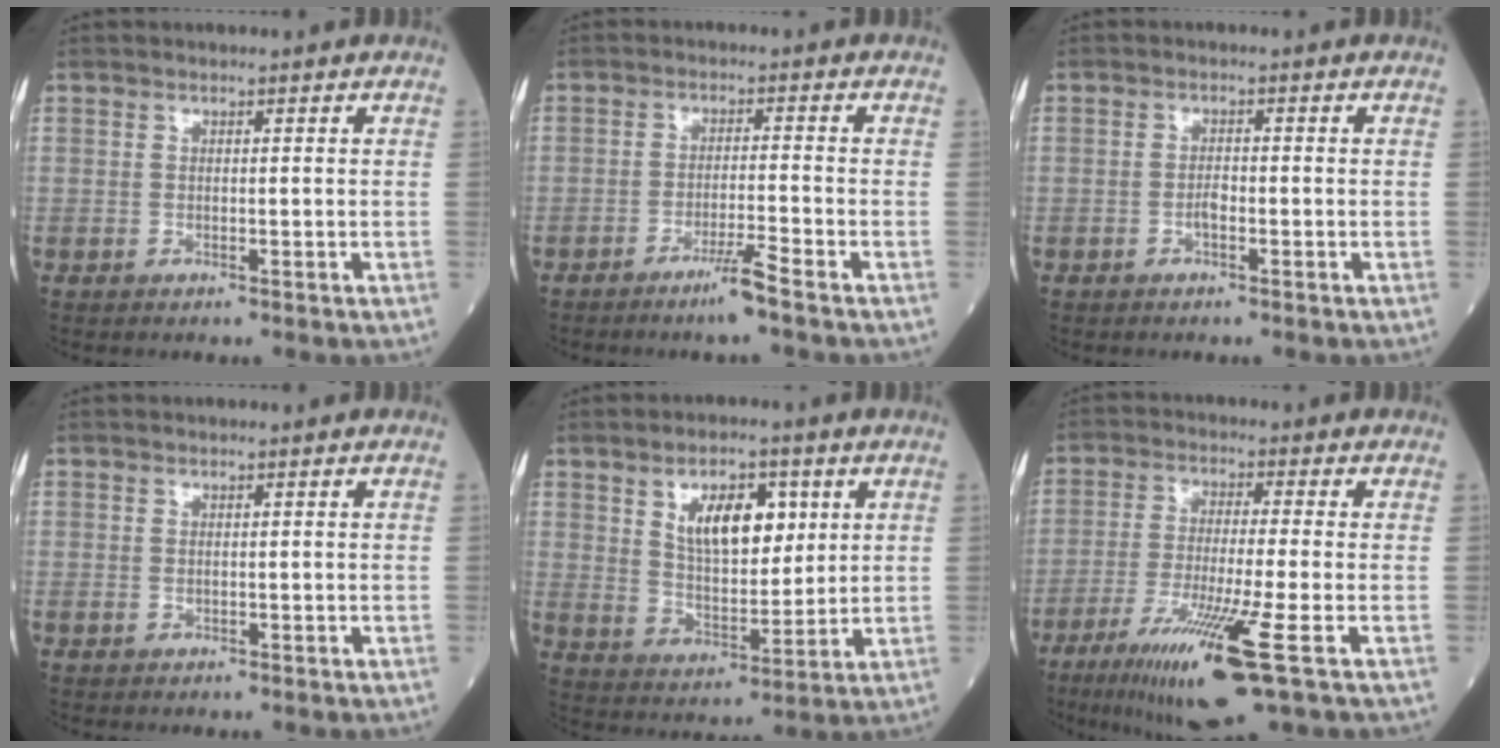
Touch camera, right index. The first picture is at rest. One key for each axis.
{"total": 4.3, "fx": -3.0, "fy": -0.8, "fz": 3.0, "tx": -0.057, "ty": -0.008, "tz": -0.059}
{"total": 1.4, "fx": -0.7, "fy": 0.4, "fz": 1.2, "tx": -0.022, "ty": 0.002, "tz": -0.012}
{"total": 0.0}
{"total": 9.9, "fx": 3.8, "fy": 4.5, "fz": 8.0, "tx": -0.136, "ty": 0.005, "tz": 0.073}
{"total": 13.5, "fx": -6.3, "fy": -0.1, "fz": 11.9, "tx": -0.226, "ty": -0.040, "tz": -0.108}